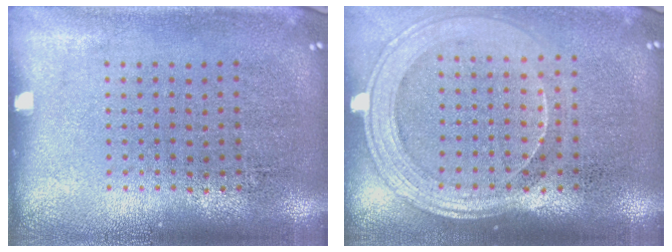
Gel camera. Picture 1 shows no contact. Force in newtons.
{"total": 1.9, "press": 1.7, "slide": 0.8}